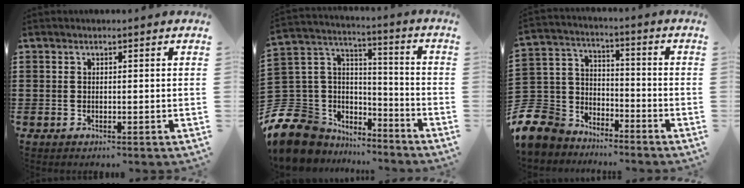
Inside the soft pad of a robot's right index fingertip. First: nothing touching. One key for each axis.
{"total": 10.2, "fx": -6.2, "fy": 7.8, "fz": 2.1, "tx": -0.106, "ty": -0.005, "tz": -0.120}
{"total": 7.6, "fx": -5.4, "fy": 5.2, "fz": 0.7, "tx": -0.079, "ty": -0.006, "tz": -0.116}